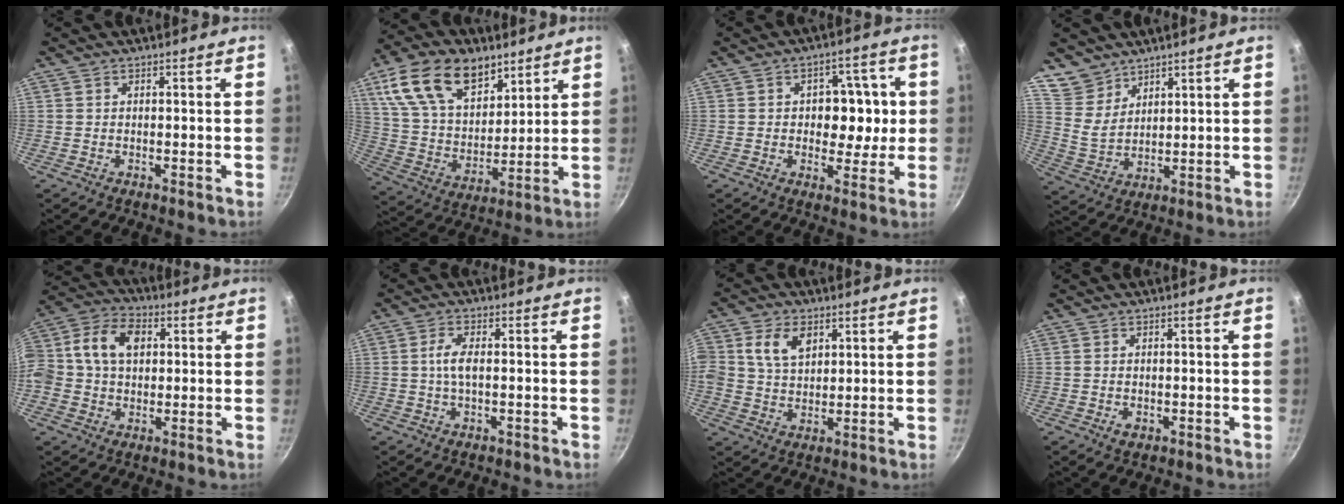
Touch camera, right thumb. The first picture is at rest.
{"total": 20.8, "force": [11.2, 12.7, 12.2], "torque": [-0.190, -0.041, 0.205]}
{"total": 9.5, "force": [0.4, 7.1, 6.3], "torque": [-0.037, 0.007, 0.003]}
{"total": 7.4, "force": [6.0, 4.2, 1.1], "torque": [-0.004, -0.023, 0.127]}
{"total": 16.2, "force": [2.6, 11.9, 10.7], "torque": [-0.198, 0.035, 0.026]}
{"total": 4.1, "force": [-0.1, 1.7, 3.7], "torque": [-0.080, 0.006, -0.008]}
{"total": 8.0, "force": [2.9, 5.7, 4.9], "torque": [-0.076, -0.003, 0.049]}
{"total": 1.5, "force": [-0.5, 1.1, 1.0], "torque": [-0.016, -0.002, -0.008]}